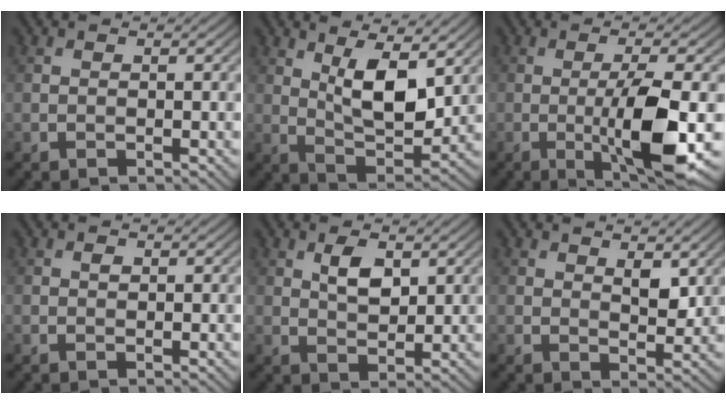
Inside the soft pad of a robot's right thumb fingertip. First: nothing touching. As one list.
[{"total": 9.0, "force": [3.5, 3.7, 7.4], "torque": [-0.139, -0.012, 0.067]}, {"total": 9.4, "force": [-1.8, 1.6, 9.1], "torque": [-0.151, 0.001, -0.031]}, {"total": 0.7, "force": [0.2, 0.4, 0.5], "torque": [-0.009, 0.000, 0.003]}, {"total": 4.0, "force": [1.7, 2.0, 3.0], "torque": [-0.062, -0.002, 0.033]}, {"total": 3.2, "force": [1.7, 1.4, 2.3], "torque": [-0.042, -0.008, 0.032]}]